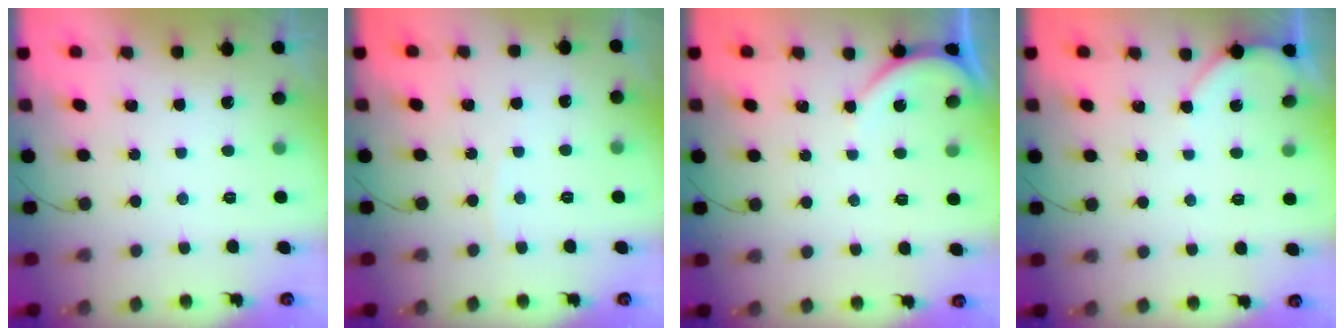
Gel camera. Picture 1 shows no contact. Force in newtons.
{"total": 3.1, "press": 3.1, "slide": 0.4}
{"total": 3.9, "press": 3.9, "slide": 0.3}
{"total": 3.1, "press": 3.1, "slide": 0.2}